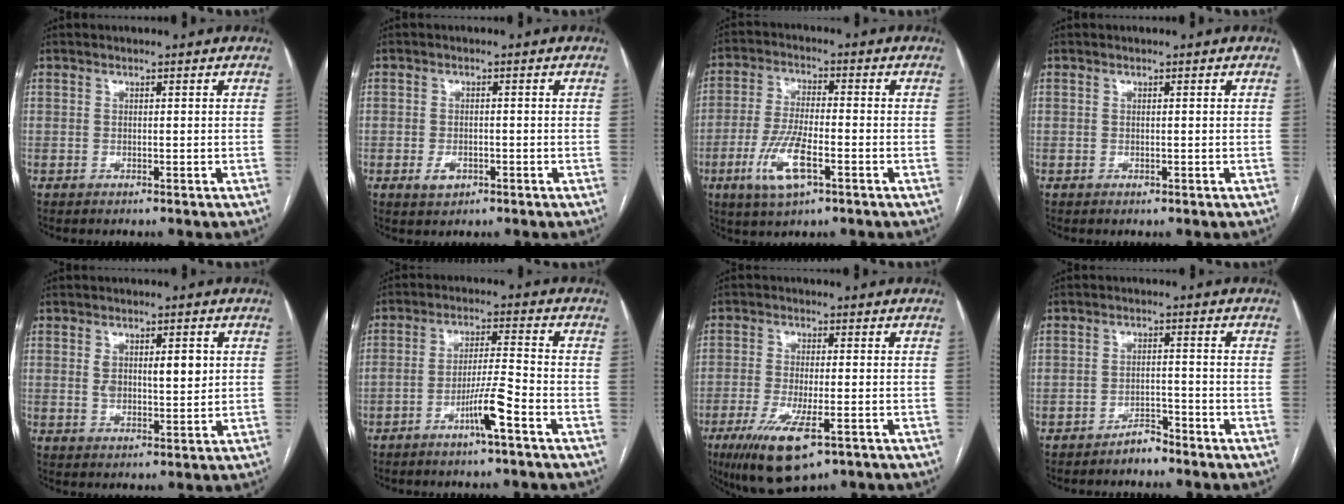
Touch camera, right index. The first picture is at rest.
{"total": 2.5, "force": [-1.1, 1.7, 1.5], "torque": [-0.026, 0.002, -0.012]}
{"total": 9.3, "force": [-3.9, 2.3, 8.1], "torque": [-0.171, -0.008, -0.070]}
{"total": 0.0}
{"total": 6.5, "force": [1.4, 2.8, 5.7], "torque": [-0.093, 0.005, 0.030]}
{"total": 6.7, "force": [-3.6, -0.3, 5.6], "torque": [-0.103, 0.002, -0.067]}
{"total": 10.5, "force": [-5.5, 2.6, 8.6], "torque": [-0.158, -0.027, -0.088]}
{"total": 2.9, "force": [-2.6, 0.9, 0.9], "torque": [-0.013, 0.003, -0.044]}